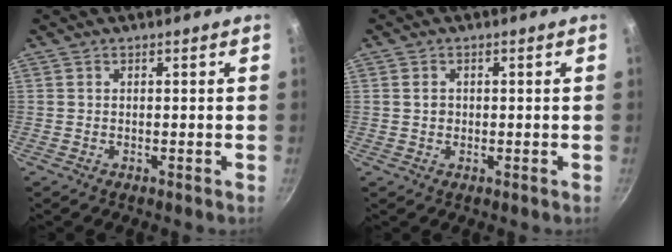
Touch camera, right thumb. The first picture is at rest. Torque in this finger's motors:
{"motor_torque": [-0.11, -0.03, 0.05, 0.56, -0.01]}